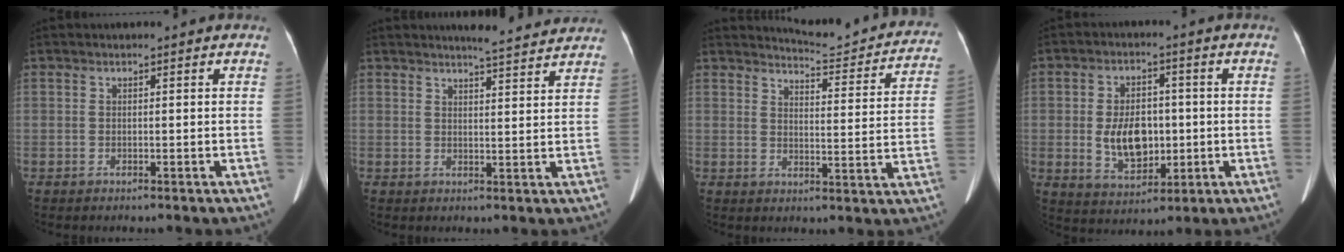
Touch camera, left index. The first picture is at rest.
{"total": 6.9, "force": [6.6, 0.1, 1.8], "torque": [-0.036, 0.000, 0.079]}
{"total": 13.9, "force": [13.5, 1.2, 2.8], "torque": [-0.029, -0.051, 0.149]}
{"total": 8.8, "force": [-0.7, 5.4, 6.9], "torque": [-0.133, 0.003, -0.002]}